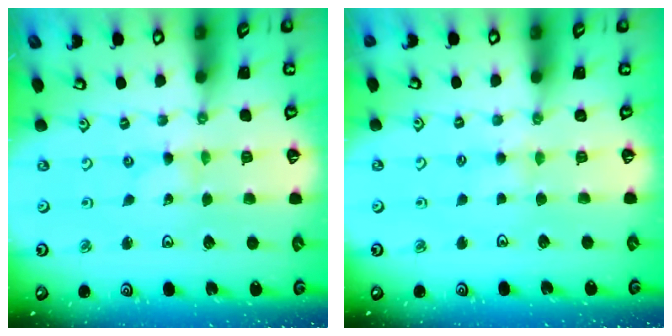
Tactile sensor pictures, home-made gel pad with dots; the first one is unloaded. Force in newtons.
{"total": 3.7, "press": 3.7, "slide": 0.7}